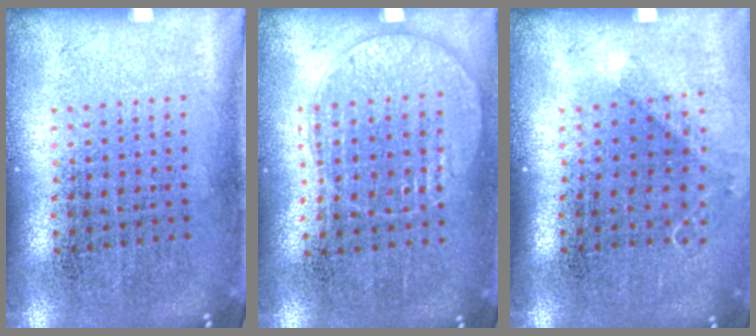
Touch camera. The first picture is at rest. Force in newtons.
{"total": 1.0, "press": 0.9, "slide": 0.4}
{"total": 0.8, "press": 0.8, "slide": 0.3}